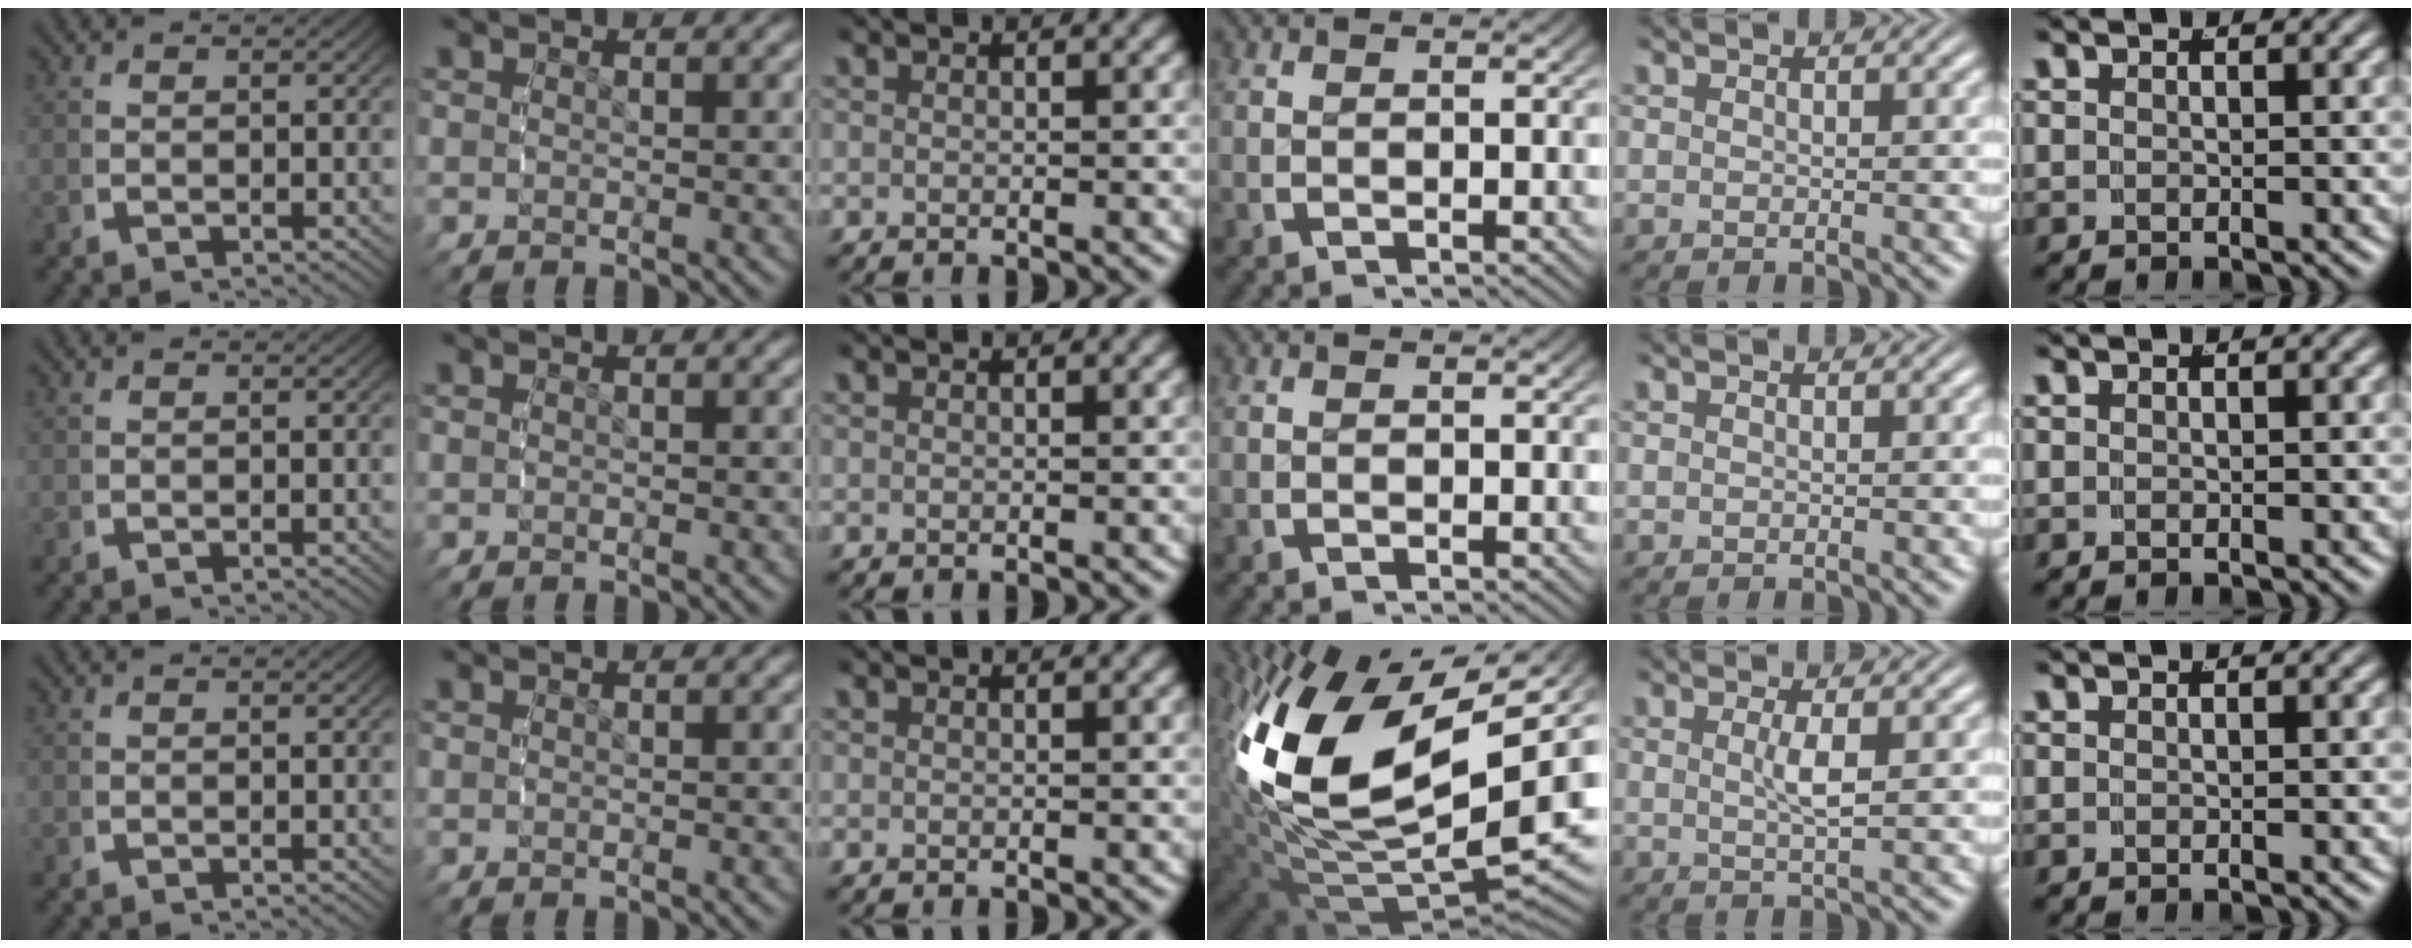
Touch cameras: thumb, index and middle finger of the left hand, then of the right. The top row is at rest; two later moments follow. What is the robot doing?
{"motion": "grasp_and_lifting", "object": "camera"}